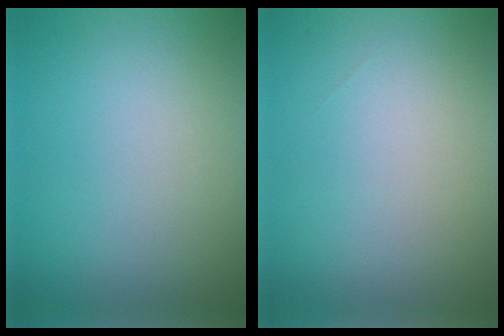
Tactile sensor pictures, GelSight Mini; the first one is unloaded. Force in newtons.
{"total": 0.0}